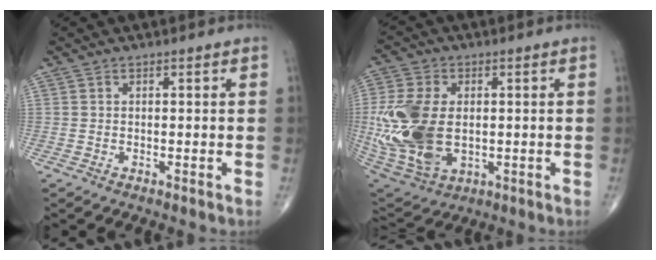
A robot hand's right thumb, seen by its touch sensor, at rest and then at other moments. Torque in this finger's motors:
{"motor_torque": [2.67, 2.33, 0.87, -0.71, 0.62]}